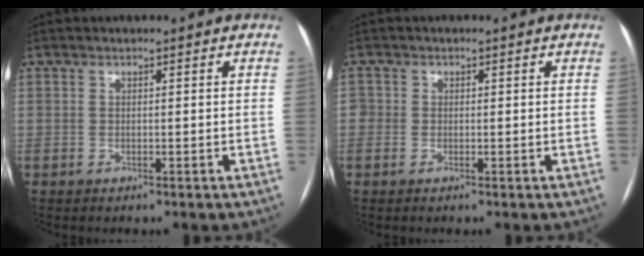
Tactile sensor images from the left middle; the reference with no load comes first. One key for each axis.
{"total": 1.5, "fx": -0.1, "fy": 1.5, "fz": 0.3, "tx": 0.006, "ty": 0.006, "tz": -0.003}